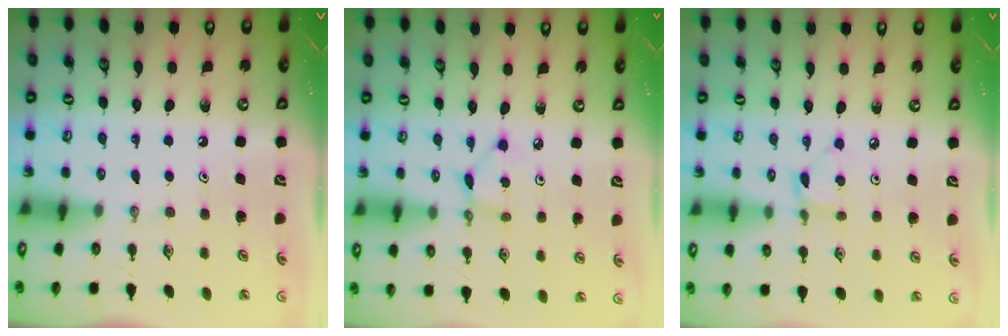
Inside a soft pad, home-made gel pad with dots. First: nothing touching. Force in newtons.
{"total": 2.7, "press": 2.7, "slide": 0.1}
{"total": 2.6, "press": 2.6, "slide": 0.1}